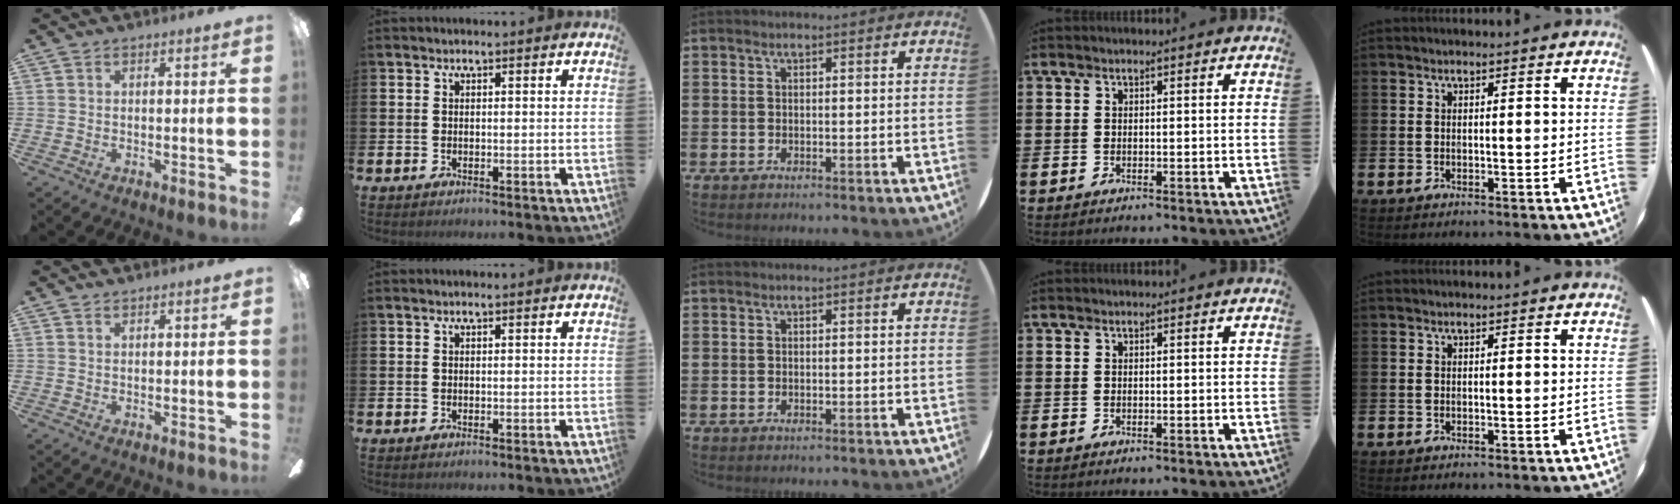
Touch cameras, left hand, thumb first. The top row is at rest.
{"thumb": {"total": 0.7, "force": [0.6, 0.3, 0.2], "torque": [-0.006, 0.001, 0.011]}}